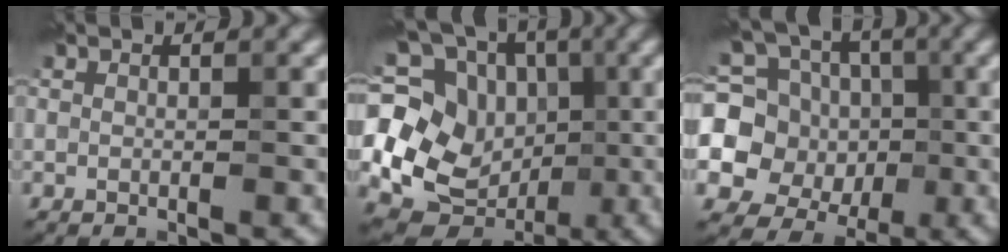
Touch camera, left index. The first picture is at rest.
{"total": 18.8, "force": [0.8, 16.7, 8.7], "torque": [-0.208, 0.026, -0.004]}
{"total": 12.5, "force": [0.6, 11.5, 4.9], "torque": [-0.148, 0.033, -0.005]}